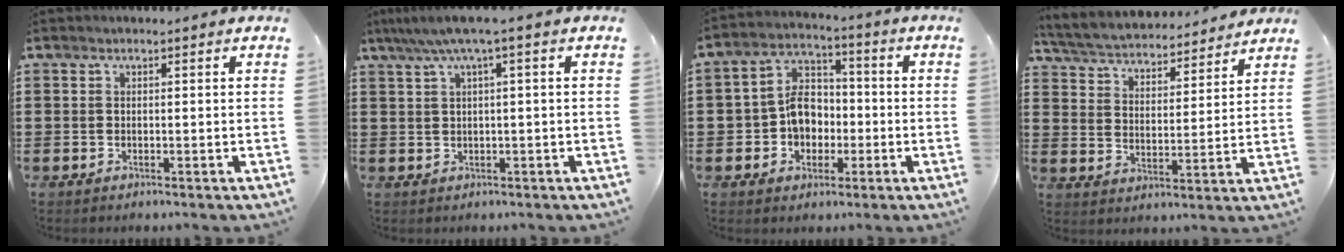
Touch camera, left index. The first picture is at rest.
{"total": 3.4, "force": [0.8, 0.0, 3.3], "torque": [-0.063, -0.001, 0.011]}
{"total": 7.7, "force": [-1.0, 6.1, 4.6], "torque": [-0.108, 0.017, -0.020]}
{"total": 4.4, "force": [4.3, 0.4, 0.5], "torque": [-0.035, -0.031, 0.069]}